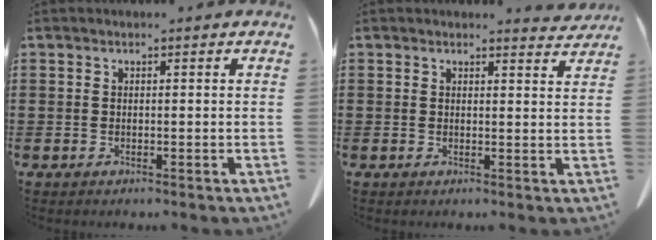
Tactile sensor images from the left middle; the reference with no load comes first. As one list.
[{"total": 2.2, "force": [2.2, 0.2, 0.3], "torque": [-0.004, -0.009, 0.039]}]